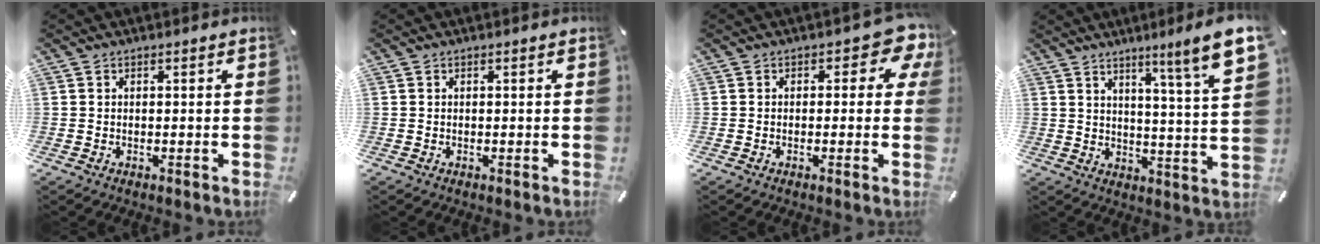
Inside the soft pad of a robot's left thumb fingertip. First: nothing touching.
{"total": 0.0}
{"total": 6.3, "force": [2.1, 3.4, 4.9], "torque": [-0.057, -0.008, 0.030]}
{"total": 11.0, "force": [7.7, -0.4, 7.9], "torque": [-0.115, -0.063, 0.114]}